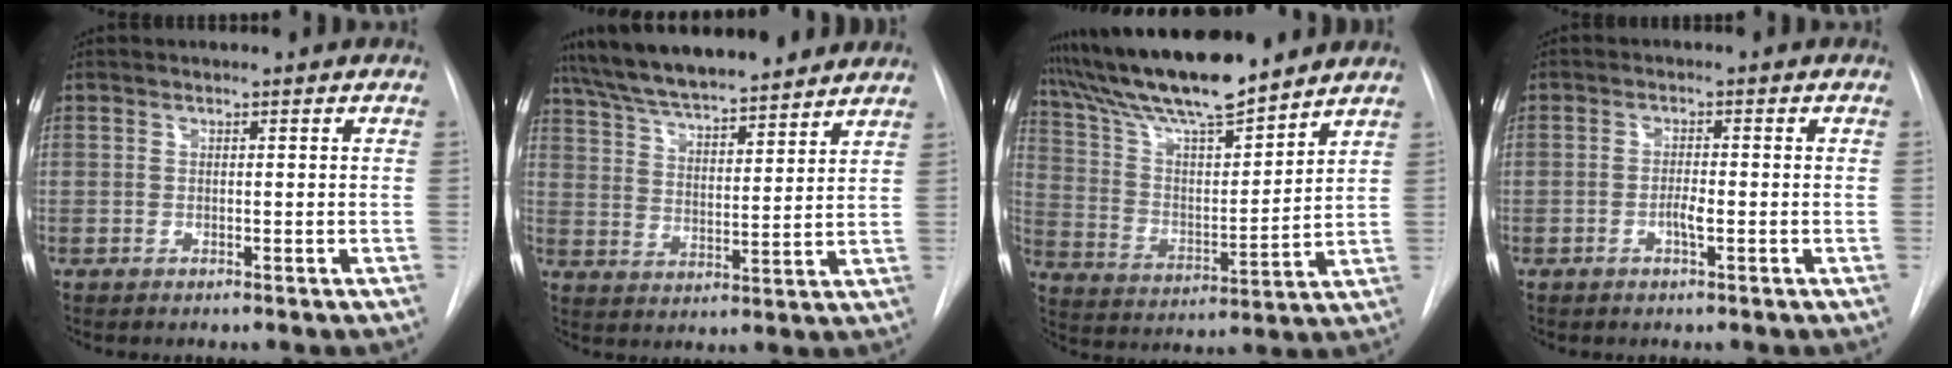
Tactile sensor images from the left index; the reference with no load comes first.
{"total": 18.2, "force": [16.0, 3.0, 8.1], "torque": [-0.138, 0.032, 0.249]}
{"total": 16.8, "force": [14.7, 1.5, 7.9], "torque": [-0.145, 0.004, 0.261]}
{"total": 2.1, "force": [-0.8, 0.3, 1.9], "torque": [-0.034, 0.001, -0.015]}